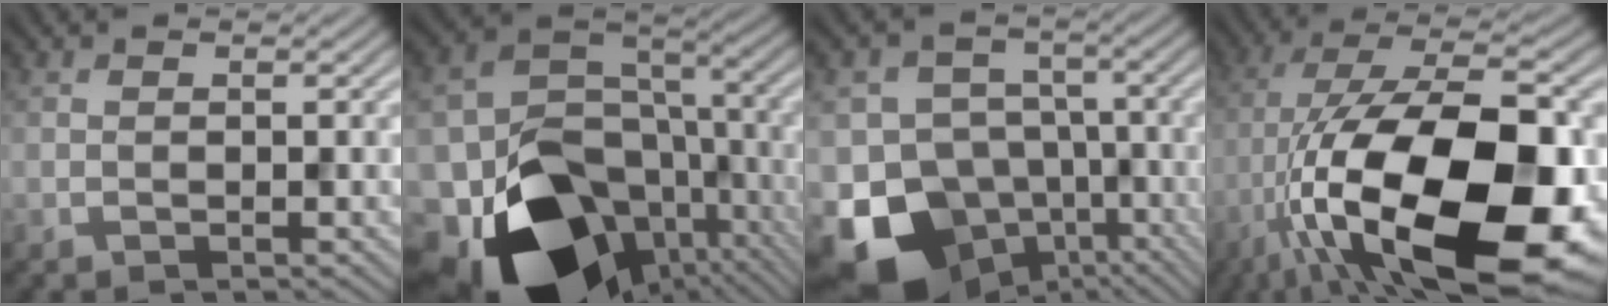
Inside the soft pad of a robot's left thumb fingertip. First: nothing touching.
{"total": 20.1, "force": [-10.3, 13.7, 10.6], "torque": [-0.191, -0.049, -0.129]}
{"total": 16.8, "force": [-9.4, 12.4, 6.3], "torque": [-0.151, -0.050, -0.140]}
{"total": 20.8, "force": [-7.2, 8.5, 17.6], "torque": [-0.315, -0.017, -0.114]}